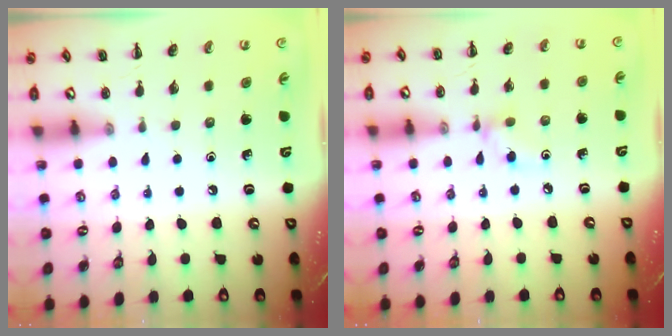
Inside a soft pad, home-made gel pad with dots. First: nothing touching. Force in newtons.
{"total": 3.4, "press": 3.2, "slide": 1.1}